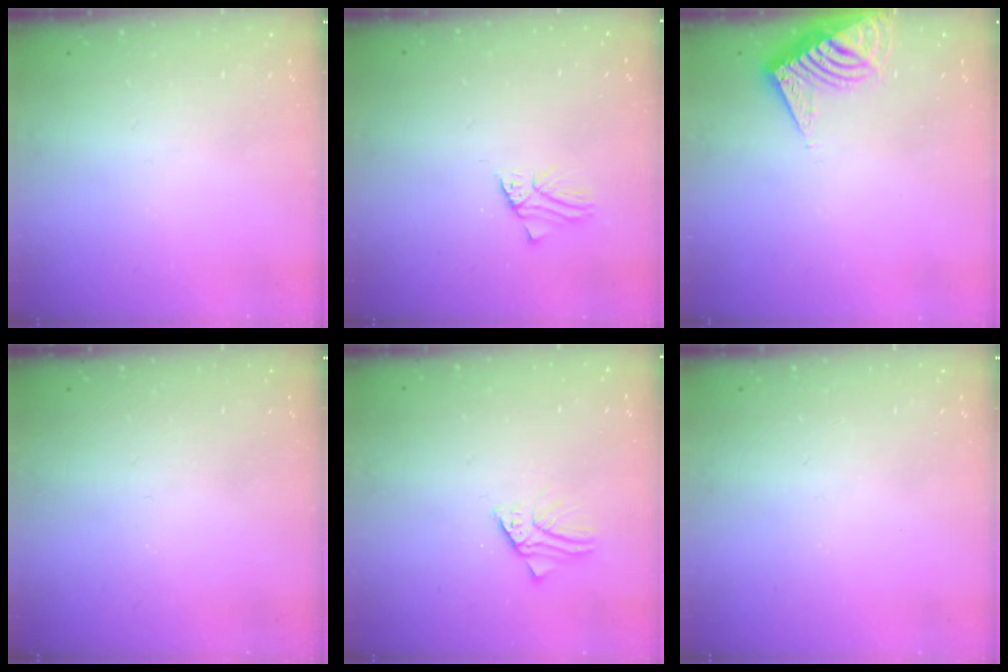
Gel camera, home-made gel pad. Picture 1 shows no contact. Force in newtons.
{"total": 1.1, "press": 1.1, "slide": 0.2}
{"total": 11.9, "press": 11.8, "slide": 1.2}
{"total": 0.0}
{"total": 1.6, "press": 1.6, "slide": 0.2}
{"total": 0.0}